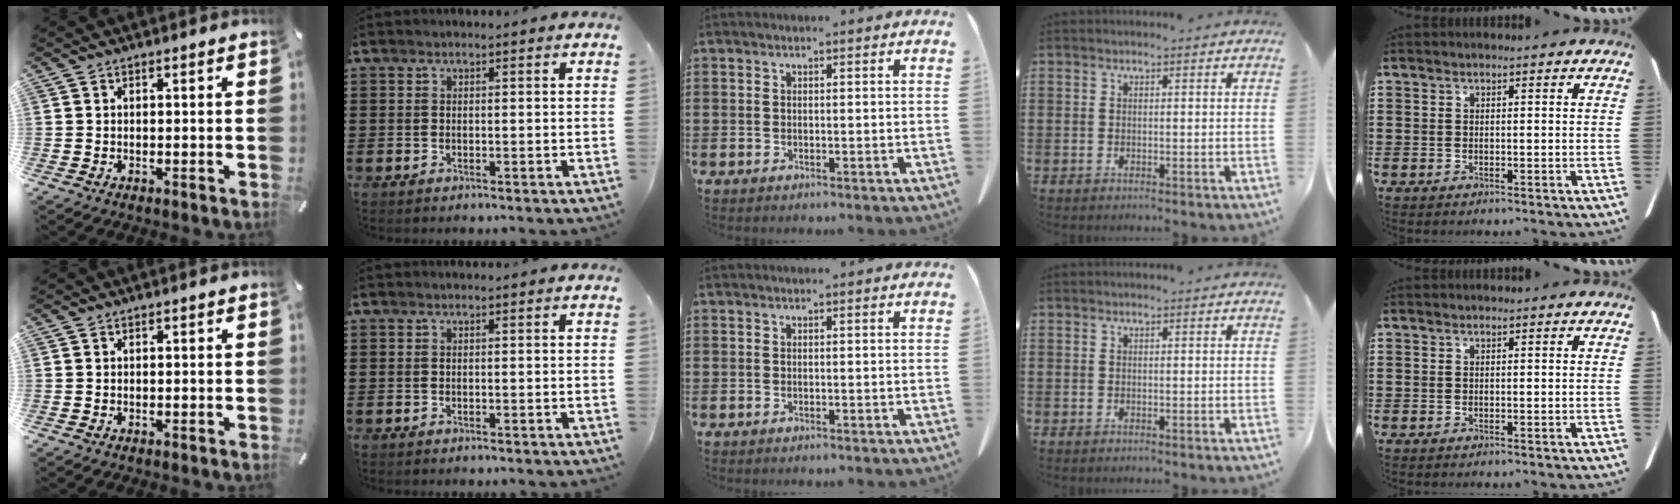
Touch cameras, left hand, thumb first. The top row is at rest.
{}